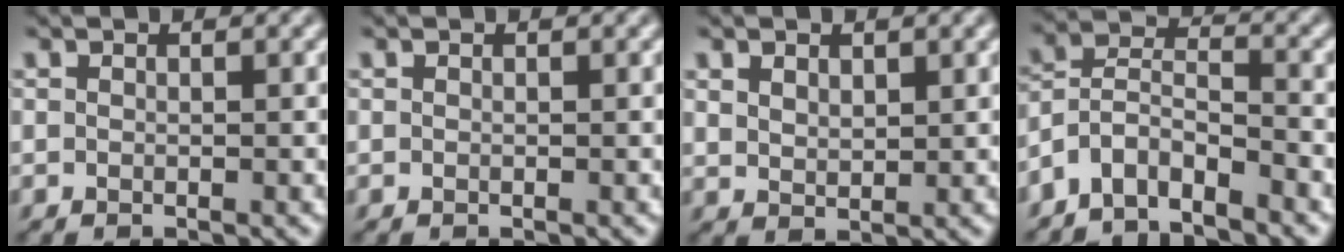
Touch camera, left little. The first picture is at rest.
{"total": 0.0}
{"total": 1.7, "force": [1.0, 1.0, 0.9], "torque": [-0.025, -0.003, 0.023]}
{"total": 4.7, "force": [-3.9, 1.6, 2.2], "torque": [-0.042, 0.006, -0.084]}